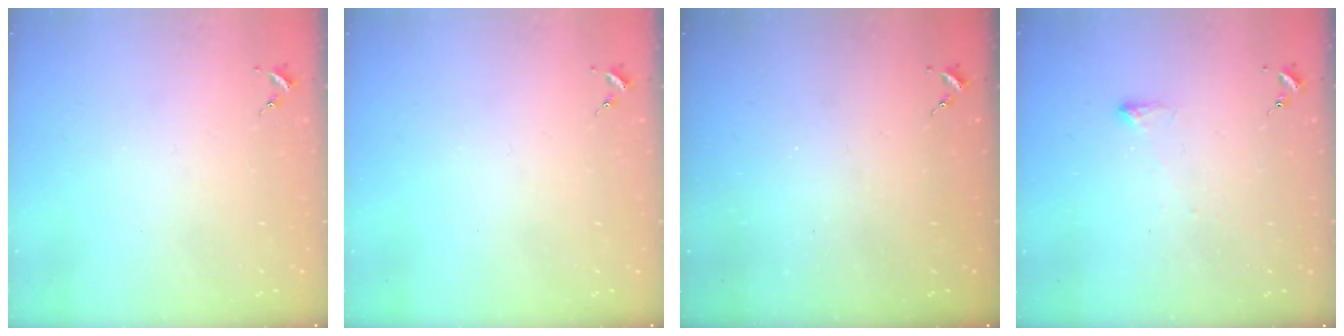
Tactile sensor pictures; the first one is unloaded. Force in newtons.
{"total": 0.0}
{"total": 0.0}
{"total": 3.1, "press": 3.1, "slide": 0.5}